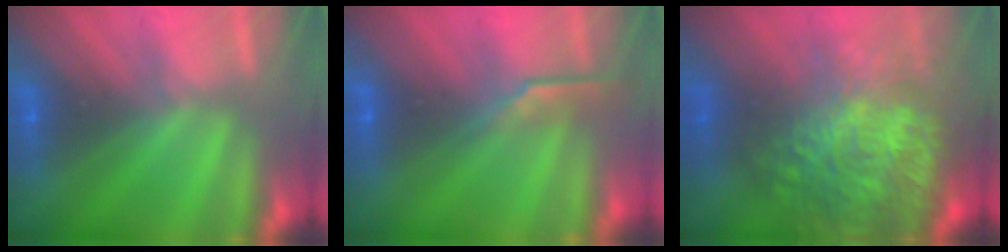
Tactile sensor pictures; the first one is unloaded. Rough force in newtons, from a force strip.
{"total": 2.7}
{"total": 10.6}